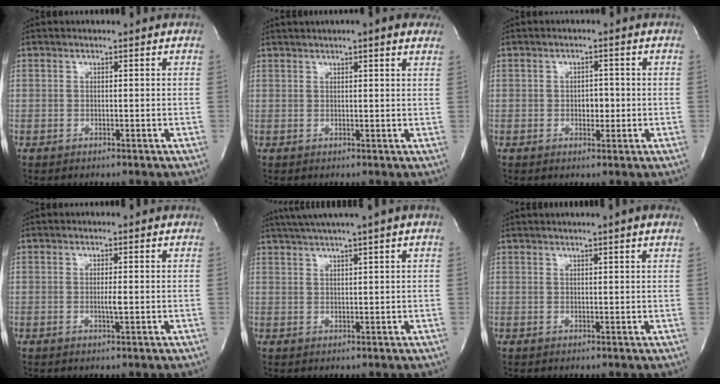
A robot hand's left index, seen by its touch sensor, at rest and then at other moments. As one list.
[{"total": 6.0, "force": [4.5, 0.4, 4.0], "torque": [-0.056, 0.026, 0.058]}, {"total": 2.4, "force": [-0.4, 1.5, 1.8], "torque": [-0.028, 0.000, -0.004]}, {"total": 1.4, "force": [-0.3, 0.0, 1.3], "torque": [-0.032, -0.006, -0.004]}, {"total": 6.4, "force": [4.7, -1.6, 4.1], "torque": [-0.065, 0.025, 0.078]}, {"total": 3.8, "force": [3.0, -0.6, 2.3], "torque": [-0.034, 0.021, 0.043]}]